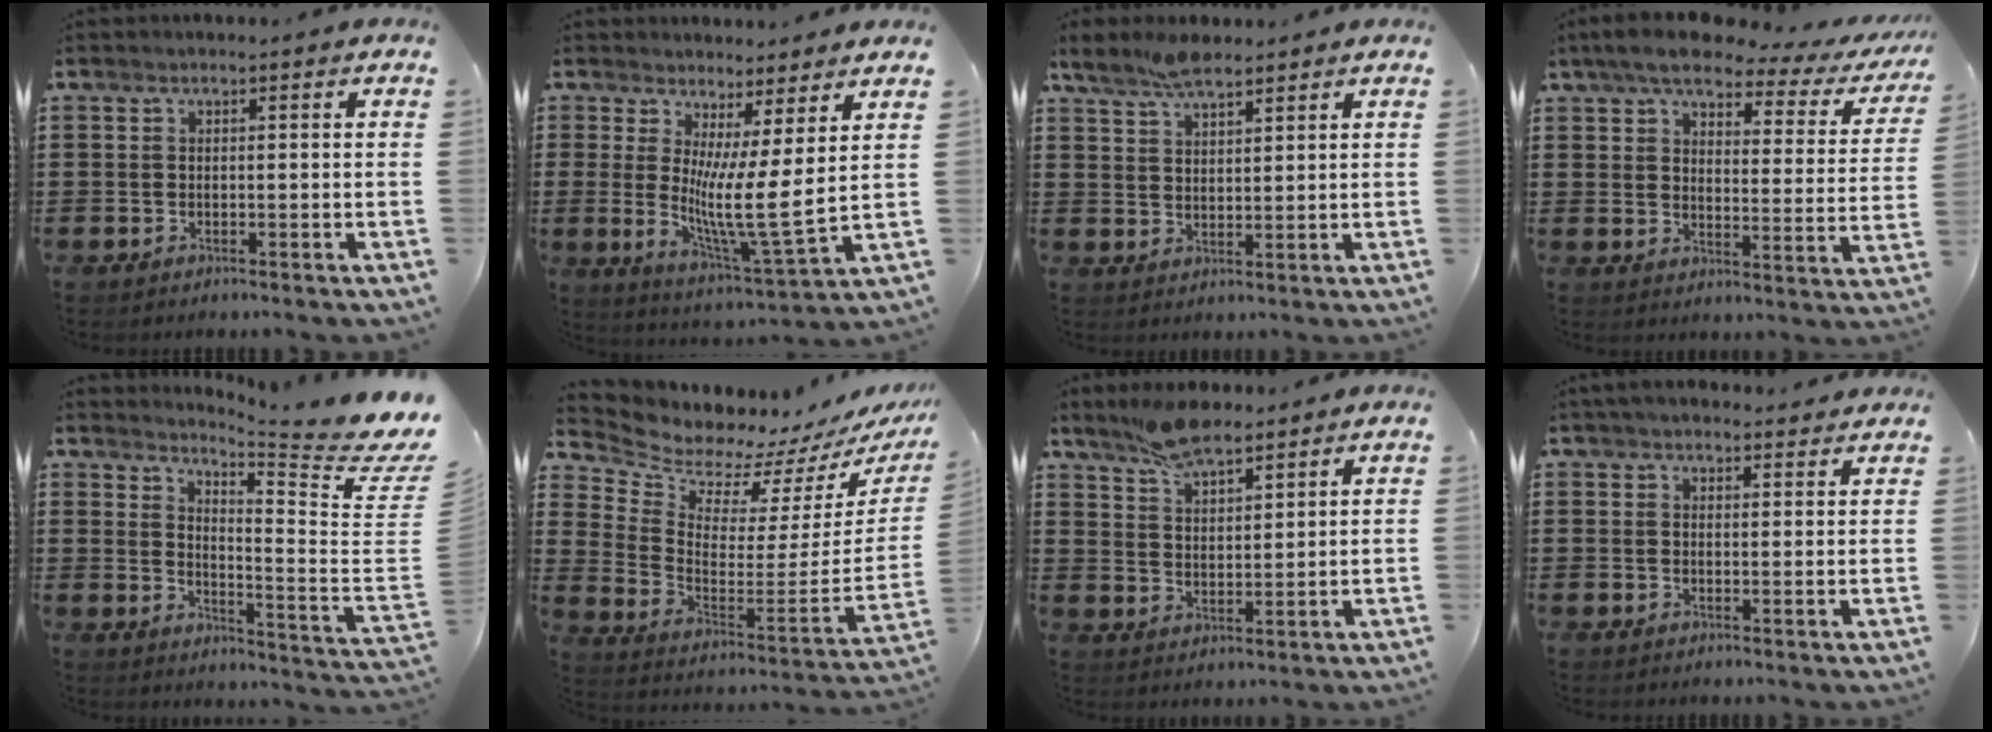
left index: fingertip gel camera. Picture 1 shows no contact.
{"total": 9.0, "force": [2.5, 0.7, 8.6], "torque": [-0.154, -0.041, 0.045]}
{"total": 5.1, "force": [4.3, 1.7, 2.1], "torque": [-0.051, -0.004, 0.080]}
{"total": 6.5, "force": [5.2, 1.5, 3.7], "torque": [-0.088, -0.020, 0.084]}
{"total": 7.0, "force": [6.0, -0.4, 3.6], "torque": [-0.075, -0.064, 0.099]}
{"total": 5.1, "force": [5.1, 0.7, -0.2], "torque": [-0.035, -0.073, 0.083]}
{"total": 7.0, "force": [6.1, 2.0, 2.8], "torque": [-0.071, -0.008, 0.115]}
{"total": 2.8, "force": [2.6, 0.9, 0.6], "torque": [-0.018, 0.000, 0.051]}